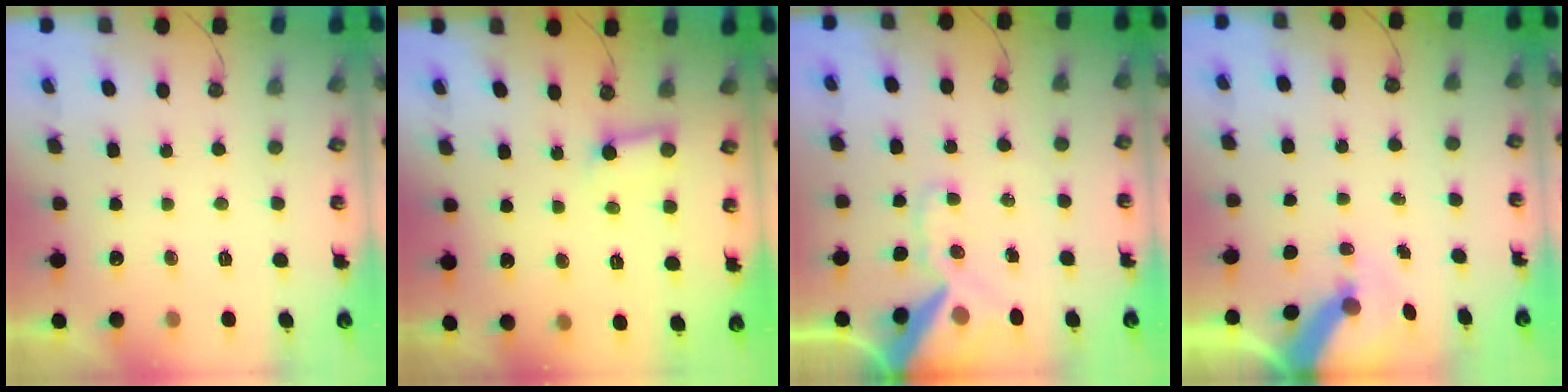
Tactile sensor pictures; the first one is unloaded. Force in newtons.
{"total": 4.0, "press": 4.0, "slide": 0.3}
{"total": 14.7, "press": 14.5, "slide": 2.2}
{"total": 7.4, "press": 7.4, "slide": 0.9}